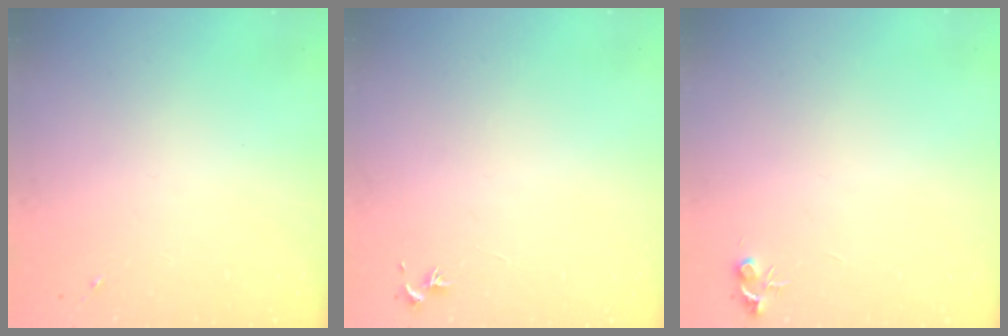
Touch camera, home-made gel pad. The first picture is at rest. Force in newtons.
{"total": 0.8, "press": 0.7, "slide": 0.3}
{"total": 4.7, "press": 4.7, "slide": 0.6}